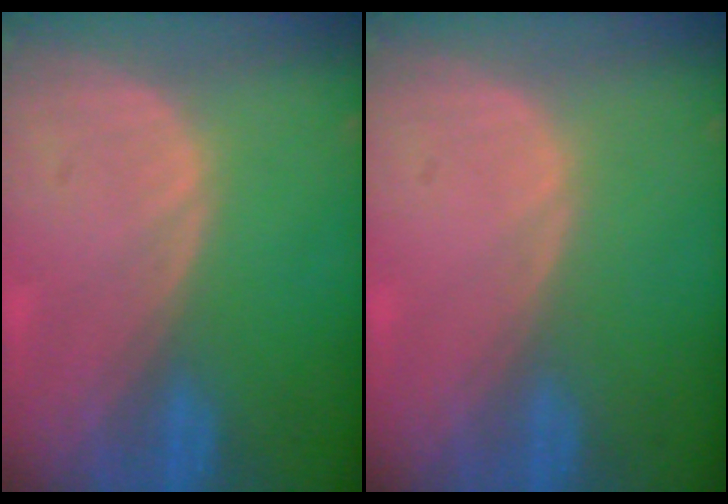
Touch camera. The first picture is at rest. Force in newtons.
{"total": 0.0}